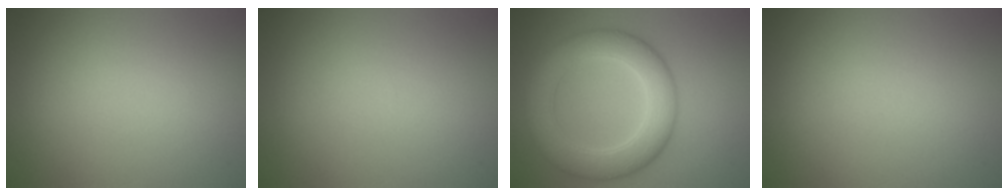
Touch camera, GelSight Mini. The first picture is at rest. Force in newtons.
{"total": 0.0}
{"total": 7.1, "press": 7.1, "slide": 0.1}
{"total": 0.0}